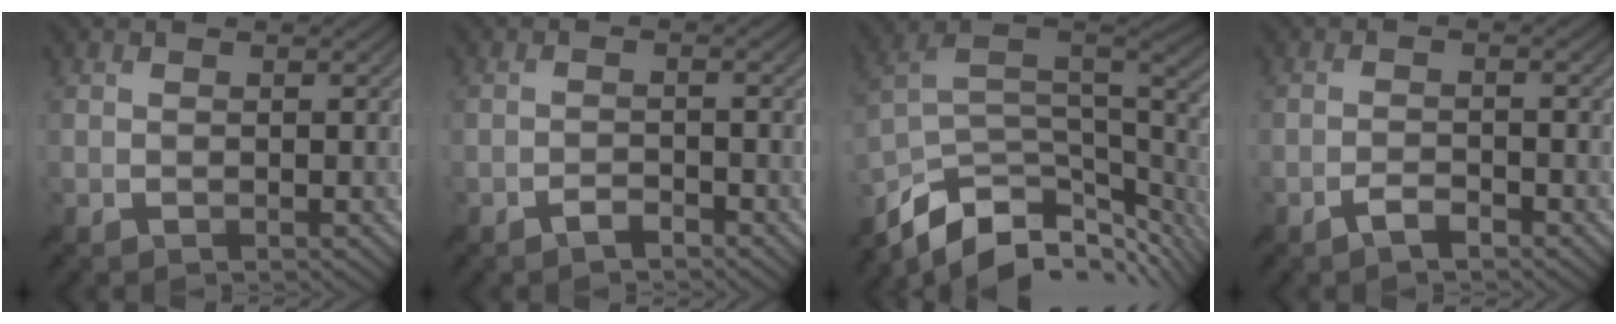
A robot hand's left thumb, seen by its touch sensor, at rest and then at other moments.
{"total": 1.7, "force": [-1.3, 0.5, 0.8], "torque": [-0.016, 0.003, -0.027]}
{"total": 12.5, "force": [-7.4, 5.7, 8.2], "torque": [-0.192, -0.015, -0.120]}
{"total": 2.1, "force": [-1.6, 0.5, 1.3], "torque": [-0.027, 0.004, -0.034]}